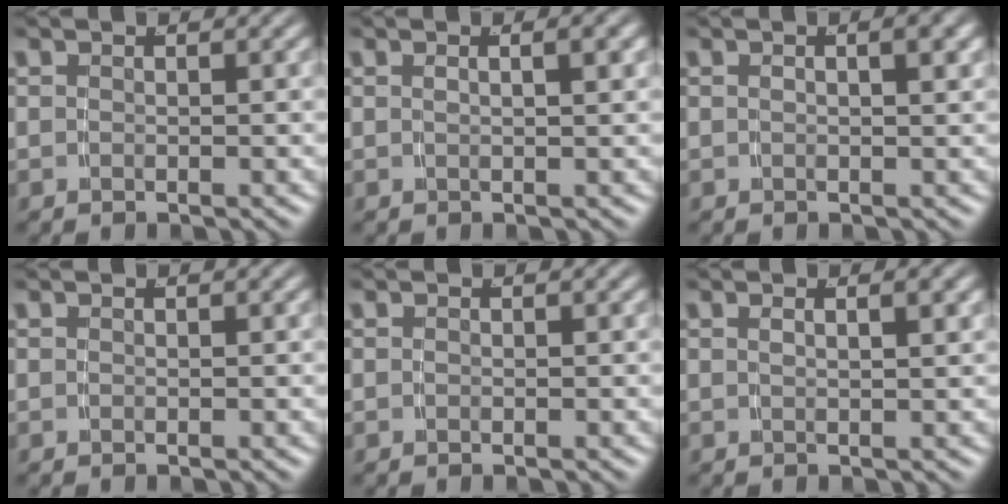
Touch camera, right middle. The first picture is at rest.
{"total": 1.4, "force": [0.2, -0.7, 1.2], "torque": [-0.012, 0.004, 0.009]}
{"total": 1.4, "force": [0.2, -0.5, 1.3], "torque": [-0.015, 0.003, 0.008]}
{"total": 0.0}
{"total": 0.0}
{"total": 1.3, "force": [0.4, -0.7, 1.1], "torque": [-0.011, 0.002, 0.012]}